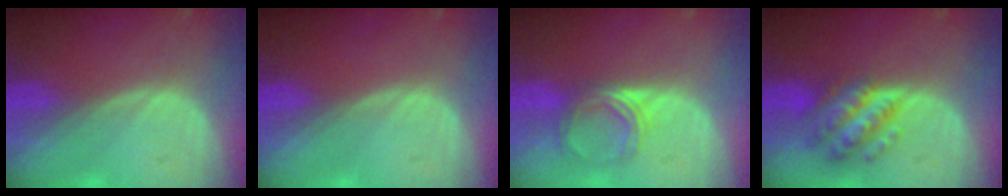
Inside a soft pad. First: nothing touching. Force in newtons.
{"total": 0.0}
{"total": 5.1, "press": 4.5, "slide": 2.3}
{"total": 7.5, "press": 7.5, "slide": 0.4}